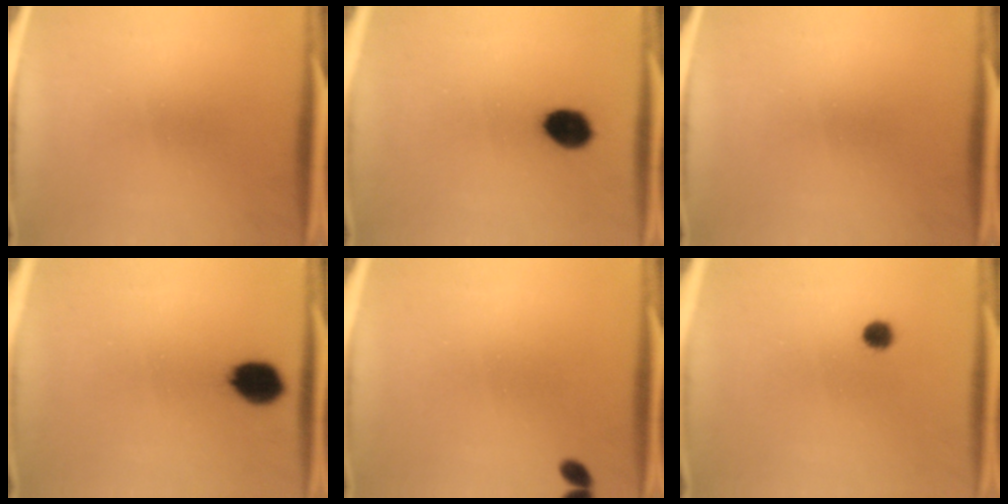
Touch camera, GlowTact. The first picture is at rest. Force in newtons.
{"total": 6.5}
{"total": 0.0}
{"total": 7.5}
{"total": 2.1}
{"total": 2.6}